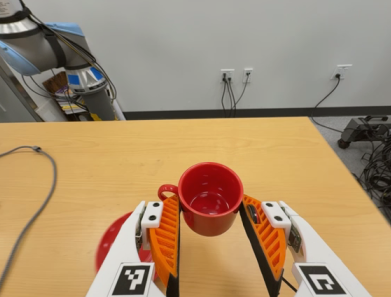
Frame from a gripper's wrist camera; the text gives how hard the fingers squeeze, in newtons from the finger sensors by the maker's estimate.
{"total": 2.7, "left": 2.2, "right": 3.2}